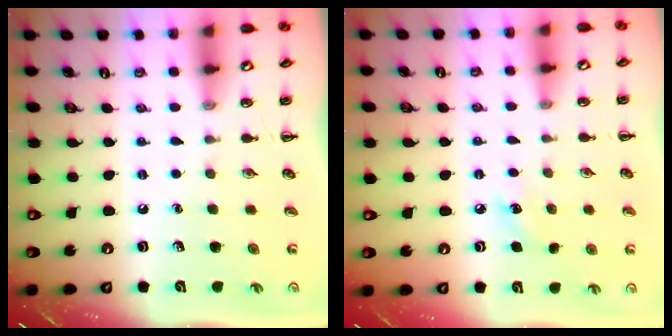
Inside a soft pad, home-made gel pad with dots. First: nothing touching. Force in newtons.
{"total": 6.4, "press": 6.1, "slide": 1.9}